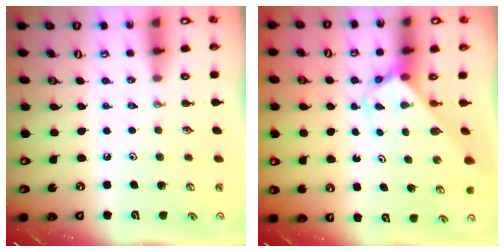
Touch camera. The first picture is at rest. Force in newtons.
{"total": 2.7, "press": 2.7, "slide": 0.2}